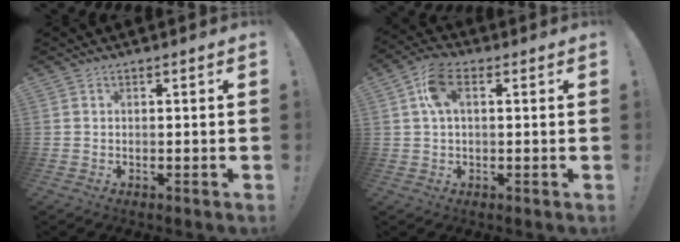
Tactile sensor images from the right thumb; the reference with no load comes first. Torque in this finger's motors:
{"motor_torque": [1.15, 1.11, 1.01, -0.01, 0.02]}